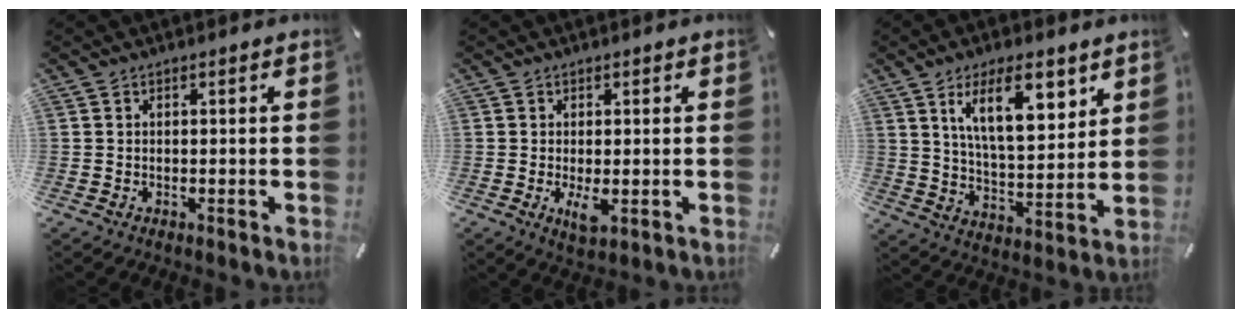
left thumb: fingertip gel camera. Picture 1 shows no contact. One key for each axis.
{"total": 4.2, "fx": -0.5, "fy": 2.0, "fz": 3.7, "tx": -0.073, "ty": -0.009, "tz": -0.012}
{"total": 15.3, "fx": 8.1, "fy": 6.7, "fz": 11.1, "tx": -0.185, "ty": -0.019, "tz": 0.139}